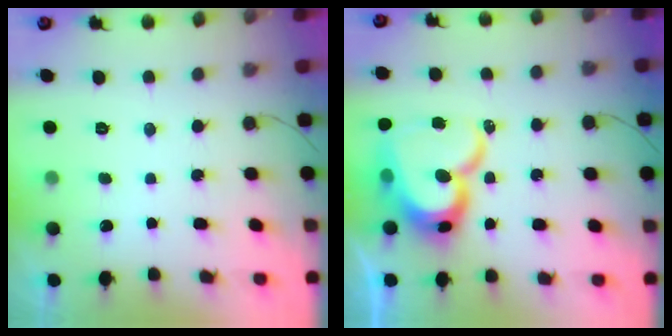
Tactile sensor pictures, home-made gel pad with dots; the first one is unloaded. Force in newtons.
{"total": 19.1, "press": 19.0, "slide": 2.1}